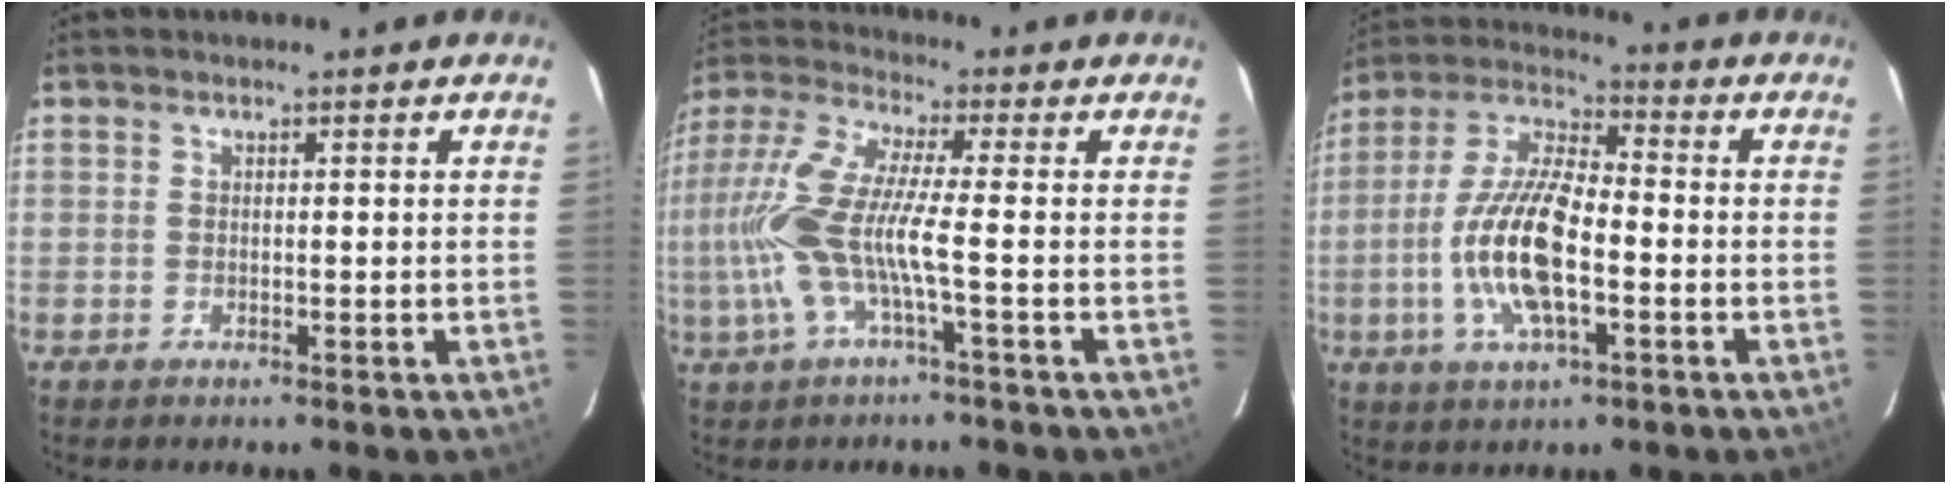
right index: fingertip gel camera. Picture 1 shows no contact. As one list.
[{"total": 12.1, "force": [-3.0, 0.5, 11.8], "torque": [-0.241, -0.006, -0.057]}, {"total": 15.0, "force": [-3.6, 5.3, 13.5], "torque": [-0.281, 0.000, -0.072]}]